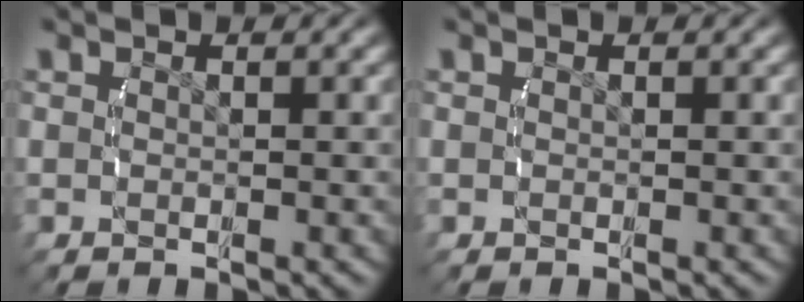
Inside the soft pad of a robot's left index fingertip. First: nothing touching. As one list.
[{"total": 0.0}]